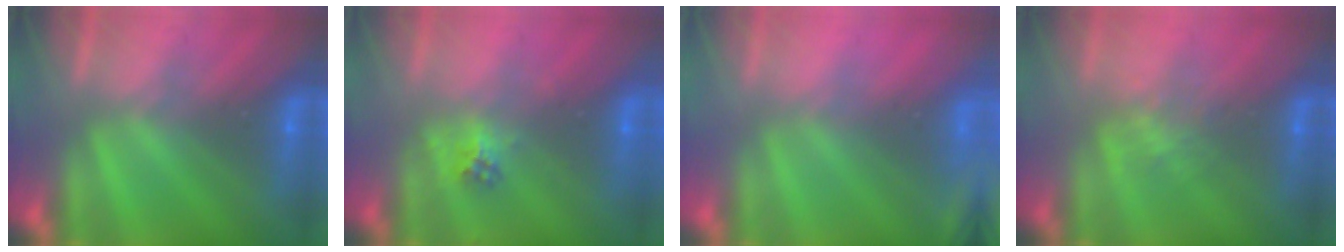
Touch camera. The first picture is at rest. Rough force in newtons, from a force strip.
{"total": 2.2}
{"total": 2.3}
{"total": 2.2}